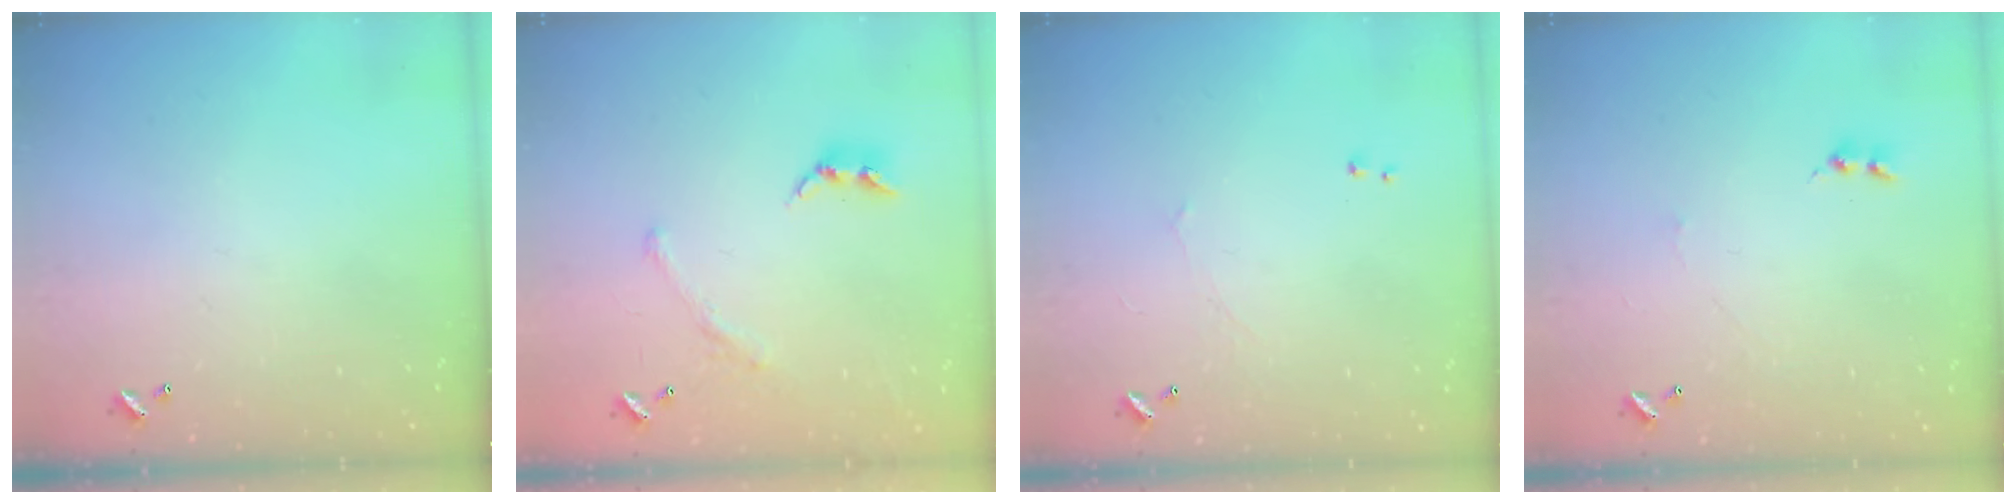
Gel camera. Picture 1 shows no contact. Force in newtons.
{"total": 1.6, "press": 1.1, "slide": 1.1}
{"total": 0.7, "press": 0.1, "slide": 0.7}
{"total": 0.8, "press": 0.7, "slide": 0.5}